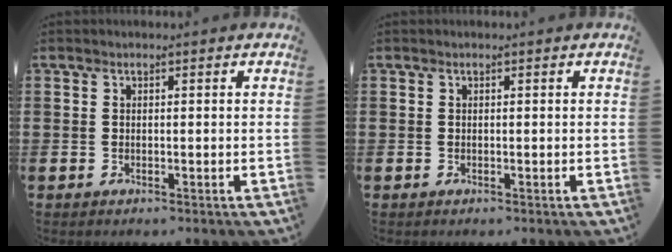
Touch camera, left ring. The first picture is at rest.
{"total": 0.0}